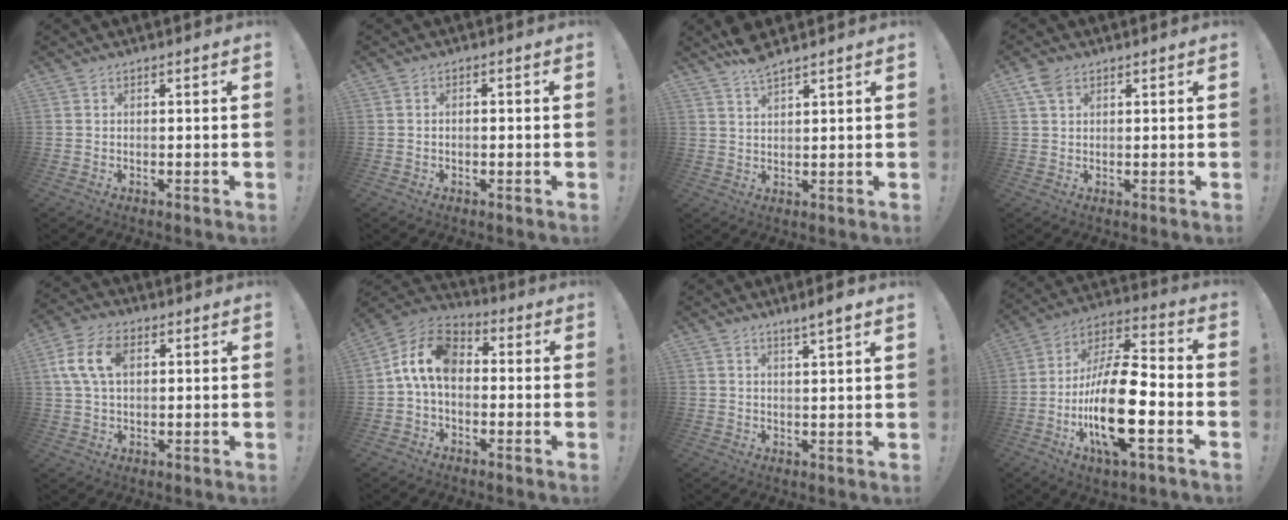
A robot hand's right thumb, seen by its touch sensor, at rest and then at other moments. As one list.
[{"total": 1.1, "force": [-0.8, 0.4, 0.6], "torque": [-0.010, 0.002, -0.015]}, {"total": 4.9, "force": [4.1, 1.1, 2.4], "torque": [-0.038, -0.023, 0.072]}, {"total": 4.2, "force": [2.2, 2.6, 2.5], "torque": [-0.050, -0.002, 0.044]}, {"total": 10.7, "force": [2.9, 6.7, 7.8], "torque": [-0.154, 0.007, 0.053]}, {"total": 12.0, "force": [0.5, 7.5, 9.4], "torque": [-0.176, 0.021, 0.012]}, {"total": 3.9, "force": [2.9, -0.4, 2.6], "torque": [-0.036, -0.019, 0.045]}, {"total": 20.8, "force": [-6.1, 7.0, 18.6], "torque": [-0.359, 0.025, -0.099]}]